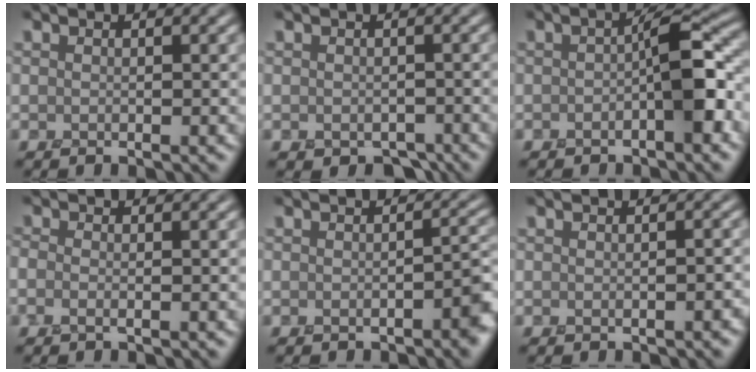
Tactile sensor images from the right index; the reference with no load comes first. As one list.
[{"total": 1.6, "force": [-0.8, 1.3, 0.4], "torque": [-0.004, -0.006, -0.013]}, {"total": 4.7, "force": [-1.2, 1.7, 4.3], "torque": [-0.059, 0.012, -0.024]}, {"total": 0.0}, {"total": 2.5, "force": [-1.4, 1.0, 1.9], "torque": [-0.020, -0.001, -0.020]}, {"total": 0.7, "force": [-0.4, 0.4, 0.4], "torque": [-0.006, -0.002, -0.007]}]